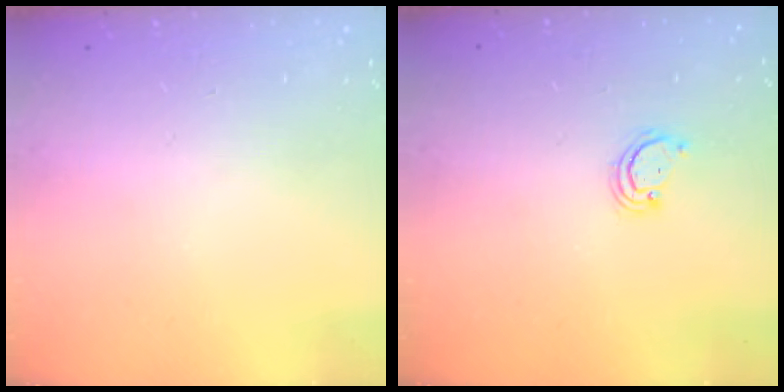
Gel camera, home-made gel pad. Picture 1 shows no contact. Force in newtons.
{"total": 2.5, "press": 2.4, "slide": 0.2}